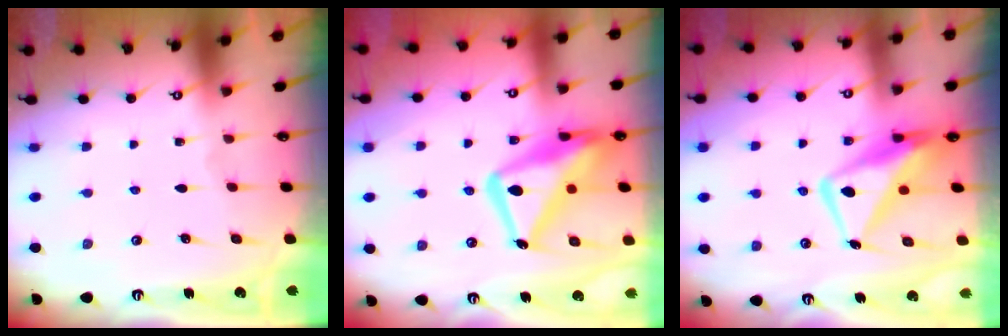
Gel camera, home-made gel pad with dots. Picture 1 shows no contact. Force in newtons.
{"total": 19.7, "press": 19.6, "slide": 2.0}
{"total": 11.6, "press": 11.5, "slide": 1.6}